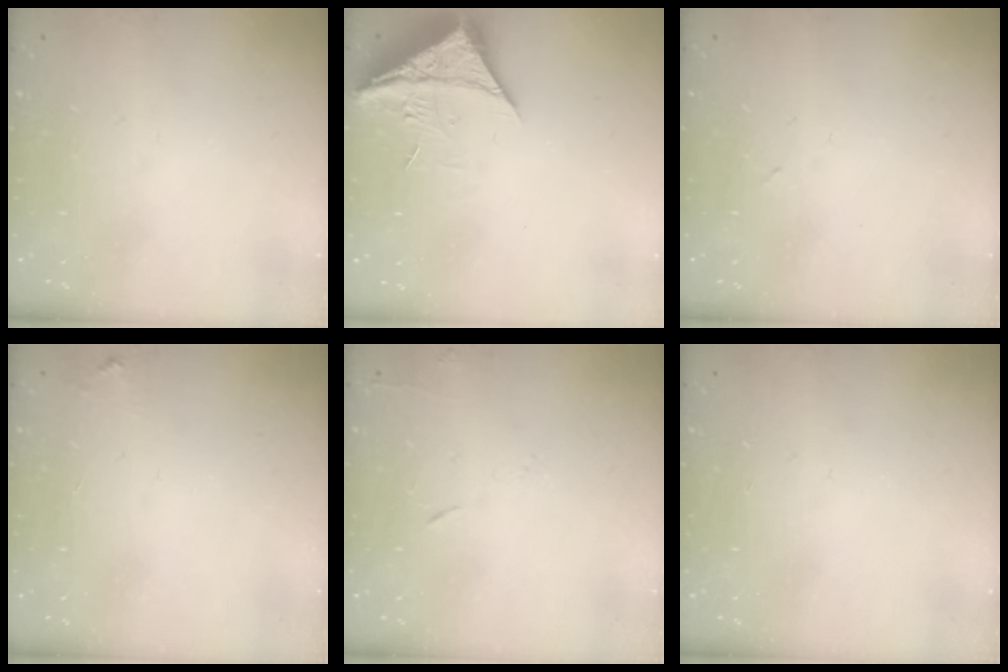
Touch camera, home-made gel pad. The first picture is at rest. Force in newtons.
{"total": 9.4, "press": 9.3, "slide": 1.0}
{"total": 2.4, "press": 2.3, "slide": 0.8}
{"total": 2.8, "press": 2.8, "slide": 0.2}
{"total": 6.6, "press": 6.6, "slide": 0.8}
{"total": 0.0}